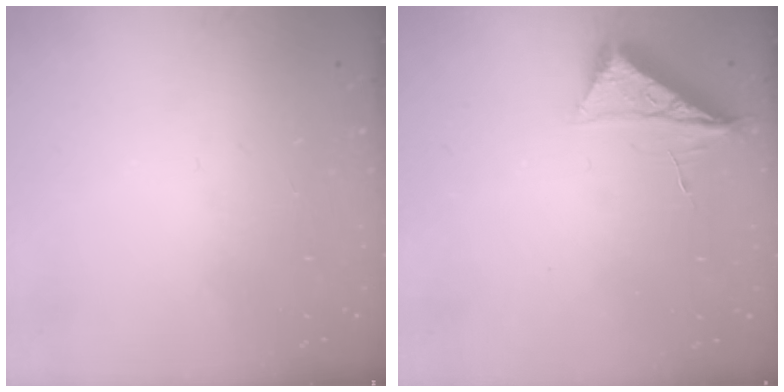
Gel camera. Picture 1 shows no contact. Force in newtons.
{"total": 6.3, "press": 6.2, "slide": 0.8}